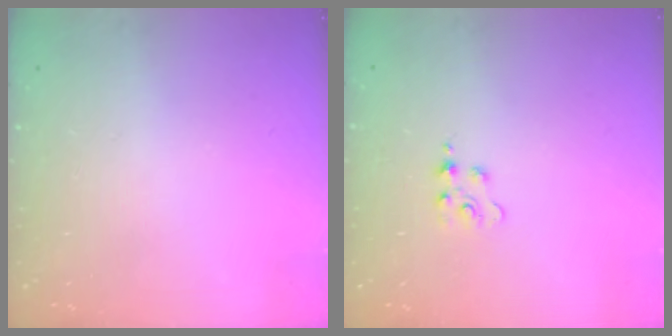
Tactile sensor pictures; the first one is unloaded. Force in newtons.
{"total": 2.3, "press": 2.3, "slide": 0.5}